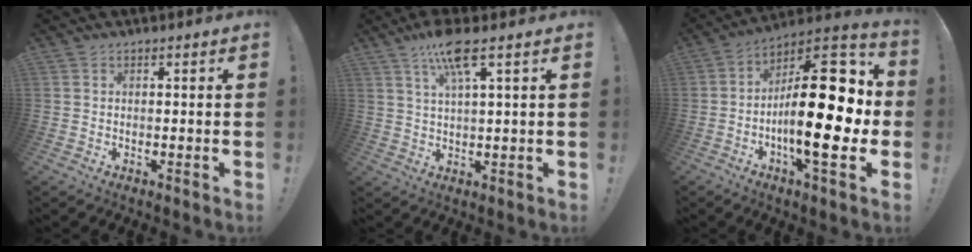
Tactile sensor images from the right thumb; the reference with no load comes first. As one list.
[{"total": 8.6, "force": [4.8, 1.5, 6.9], "torque": [-0.130, -0.012, 0.080]}, {"total": 26.4, "force": [-1.9, 10.2, 24.3], "torque": [-0.385, 0.006, -0.027]}]